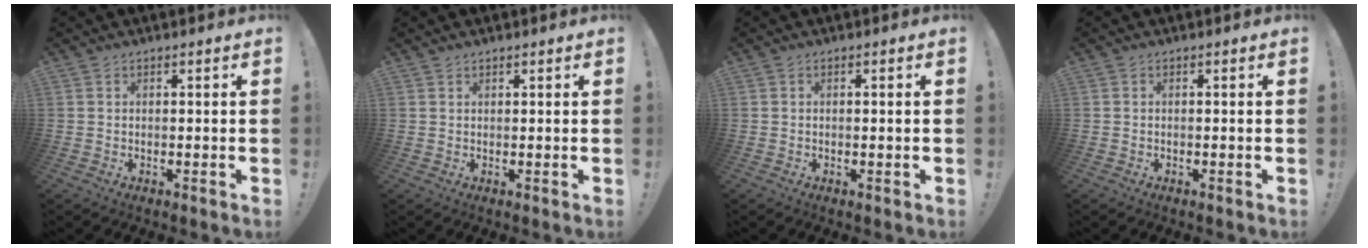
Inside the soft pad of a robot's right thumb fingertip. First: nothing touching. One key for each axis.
{"total": 0.7, "fx": 0.6, "fy": 0.3, "fz": 0.0, "tx": 0.005, "ty": -0.003, "tz": 0.012}
{"total": 0.6, "fx": -0.1, "fy": -0.2, "fz": 0.6, "tx": -0.008, "ty": -0.002, "tz": -0.003}
{"total": 0.0}